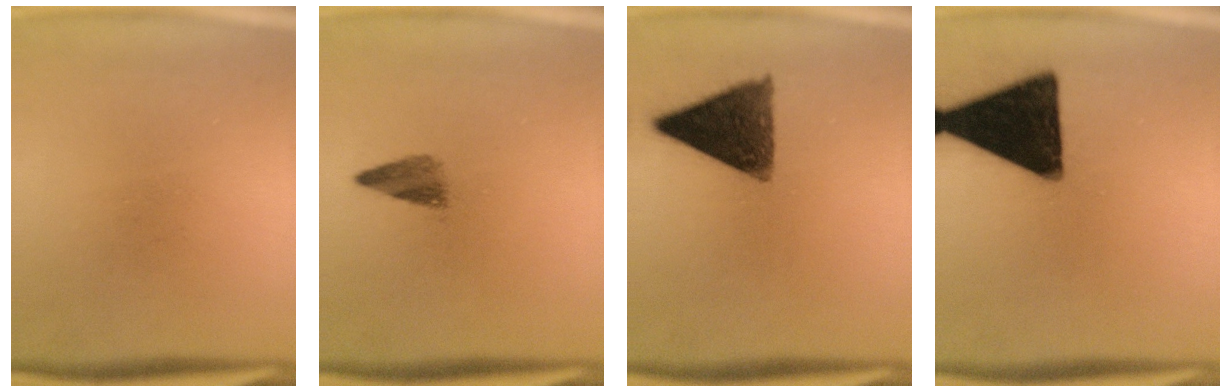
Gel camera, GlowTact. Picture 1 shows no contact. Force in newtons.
{"total": 2.9}
{"total": 11.9}
{"total": 18.8}